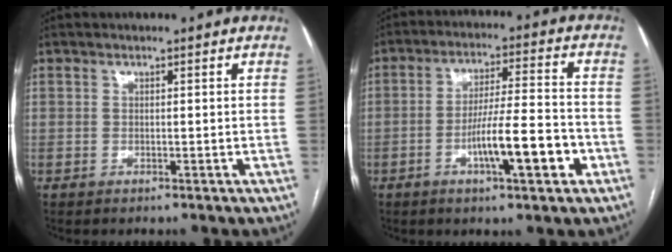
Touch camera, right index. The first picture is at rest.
{"total": 10.6, "force": [-3.9, 1.2, 9.8], "torque": [-0.162, 0.006, -0.062]}